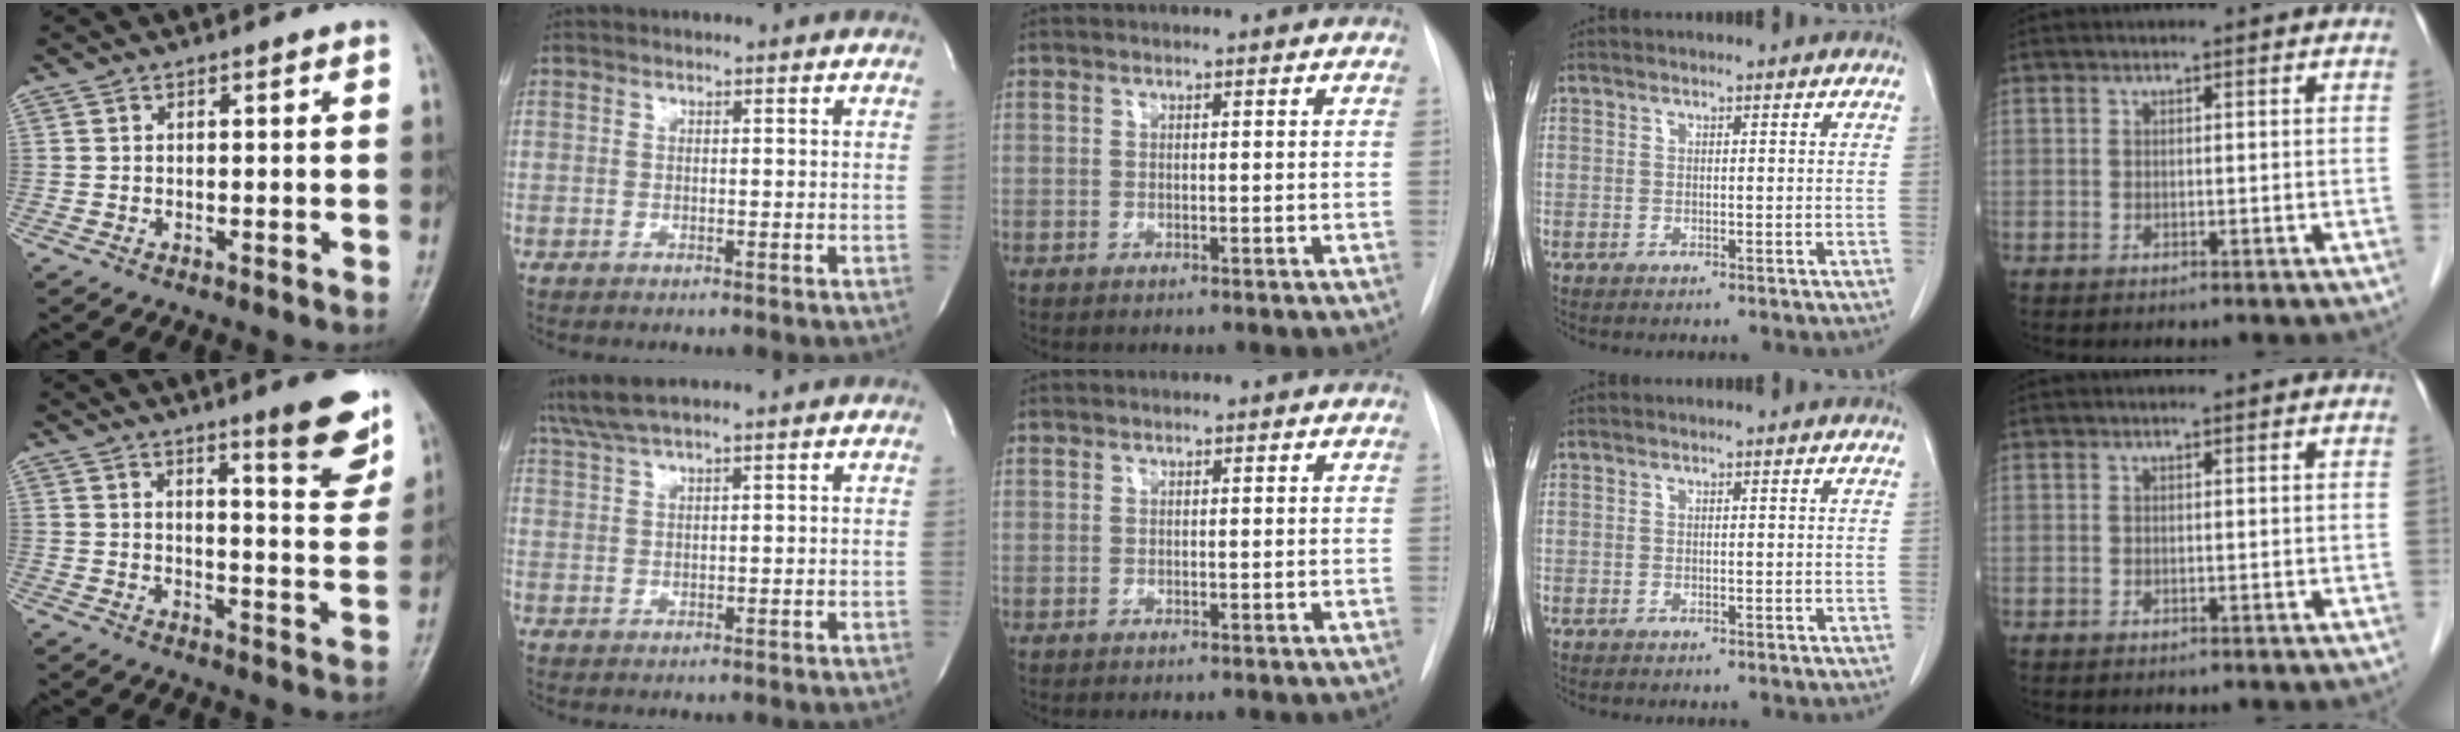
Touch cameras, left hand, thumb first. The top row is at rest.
{"thumb": {"total": 10.2, "force": [6.7, 1.6, 7.5], "torque": [-0.075, -0.045, 0.091]}, "index": {"total": 4.3, "force": [3.7, -0.6, 2.1], "torque": [-0.055, 0.019, 0.079]}, "middle": {"total": 0.6, "force": [0.5, 0.3, 0.0], "torque": [0.001, -0.001, 0.006]}}